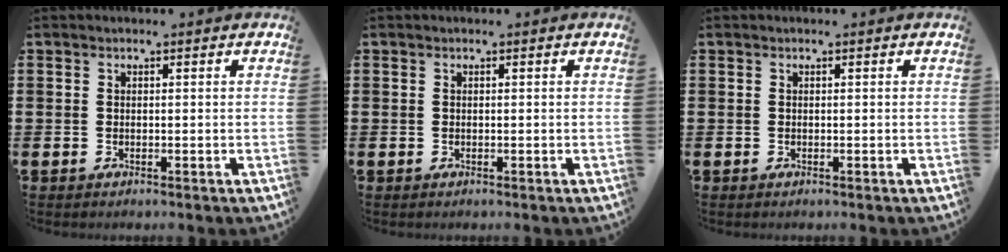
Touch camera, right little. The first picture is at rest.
{"total": 0.0}
{"total": 0.0}